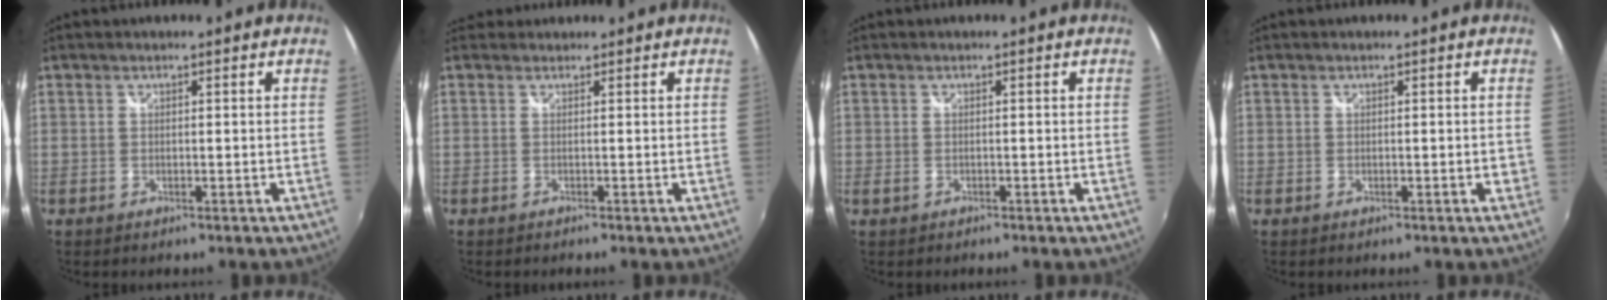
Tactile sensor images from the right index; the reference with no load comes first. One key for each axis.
{"total": 1.3, "fx": 0.6, "fy": 1.1, "fz": 0.3, "tx": -0.006, "ty": 0.001, "tz": 0.006}
{"total": 0.9, "fx": -0.5, "fy": 0.6, "fz": 0.4, "tx": -0.010, "ty": -0.004, "tz": -0.010}
{"total": 1.0, "fx": -0.3, "fy": 0.4, "fz": 0.9, "tx": -0.008, "ty": 0.004, "tz": -0.004}